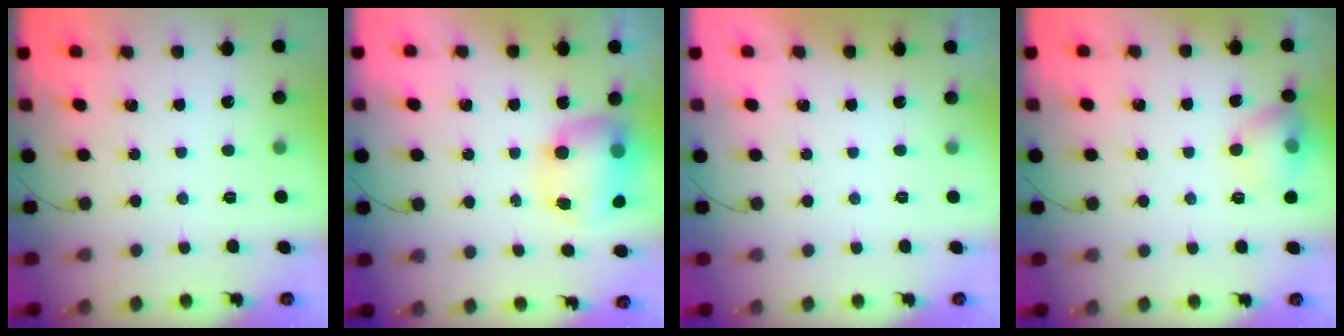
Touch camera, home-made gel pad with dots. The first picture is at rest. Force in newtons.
{"total": 10.8, "press": 10.5, "slide": 2.6}
{"total": 0.0}
{"total": 9.3, "press": 9.1, "slide": 1.9}